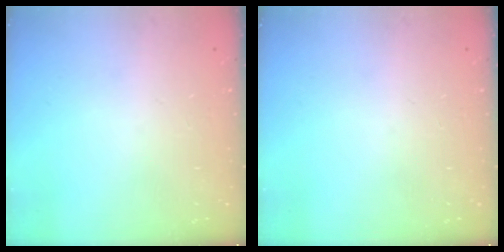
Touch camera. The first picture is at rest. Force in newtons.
{"total": 0.0}